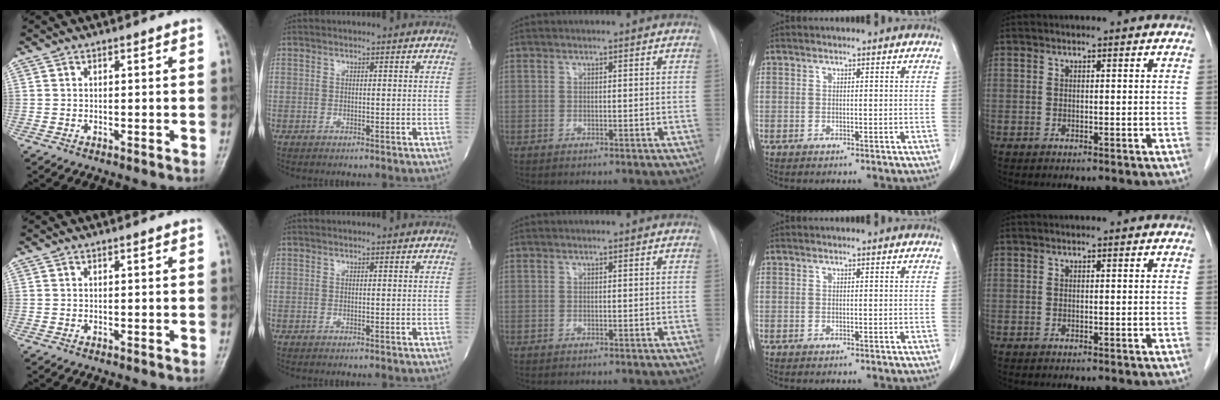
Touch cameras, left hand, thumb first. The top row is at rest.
{}